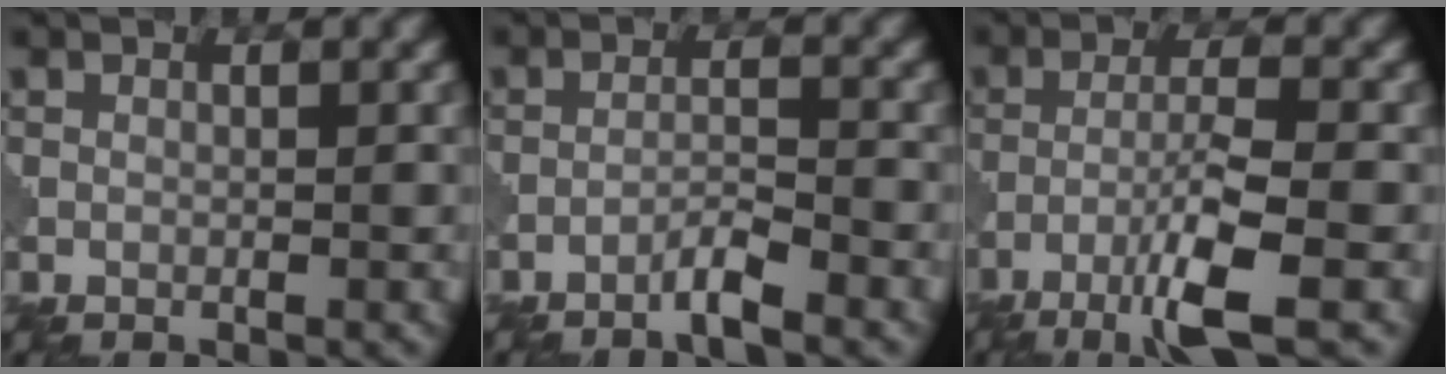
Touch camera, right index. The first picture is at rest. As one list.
[{"total": 2.4, "force": [-1.8, 0.0, 1.6], "torque": [-0.027, 0.007, -0.041]}, {"total": 6.2, "force": [-3.3, 0.6, 5.2], "torque": [-0.090, 0.005, -0.069]}]